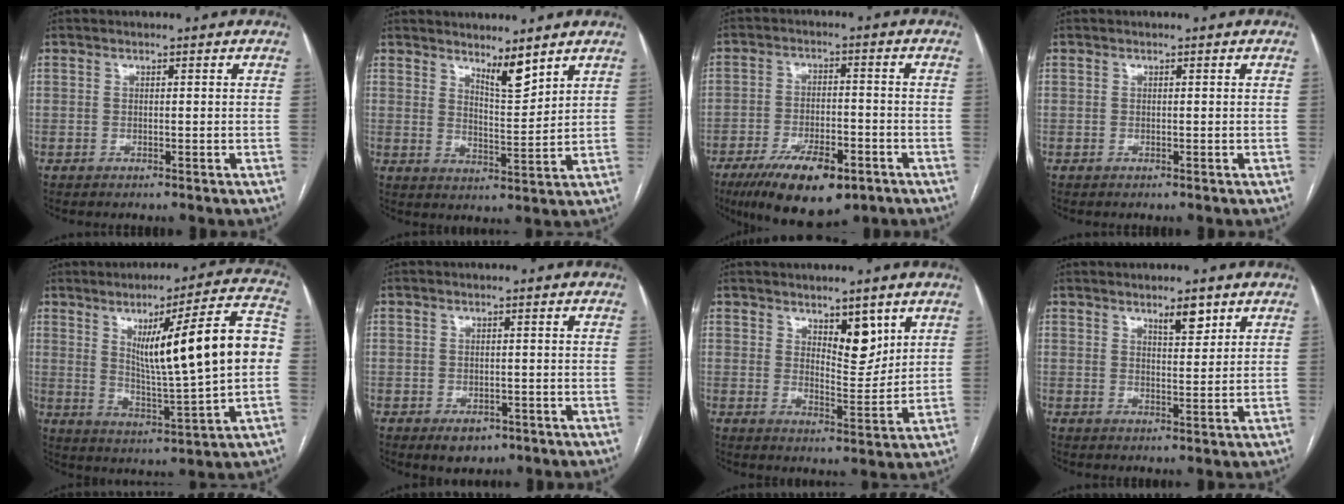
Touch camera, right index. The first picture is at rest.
{"total": 4.8, "force": [4.0, 0.6, 2.6], "torque": [-0.048, -0.019, 0.073]}
{"total": 12.9, "force": [-7.8, 4.5, 9.2], "torque": [-0.155, -0.012, -0.124]}
{"total": 0.0}
{"total": 18.0, "force": [2.2, 1.0, 17.8], "torque": [-0.260, 0.017, 0.035]}
{"total": 3.4, "force": [-1.8, 2.3, 1.6], "torque": [-0.017, 0.000, -0.016]}
{"total": 6.1, "force": [3.5, 2.4, 4.3], "torque": [-0.066, -0.009, 0.058]}
{"total": 3.7, "force": [2.5, 1.0, 2.5], "torque": [-0.040, -0.003, 0.040]}